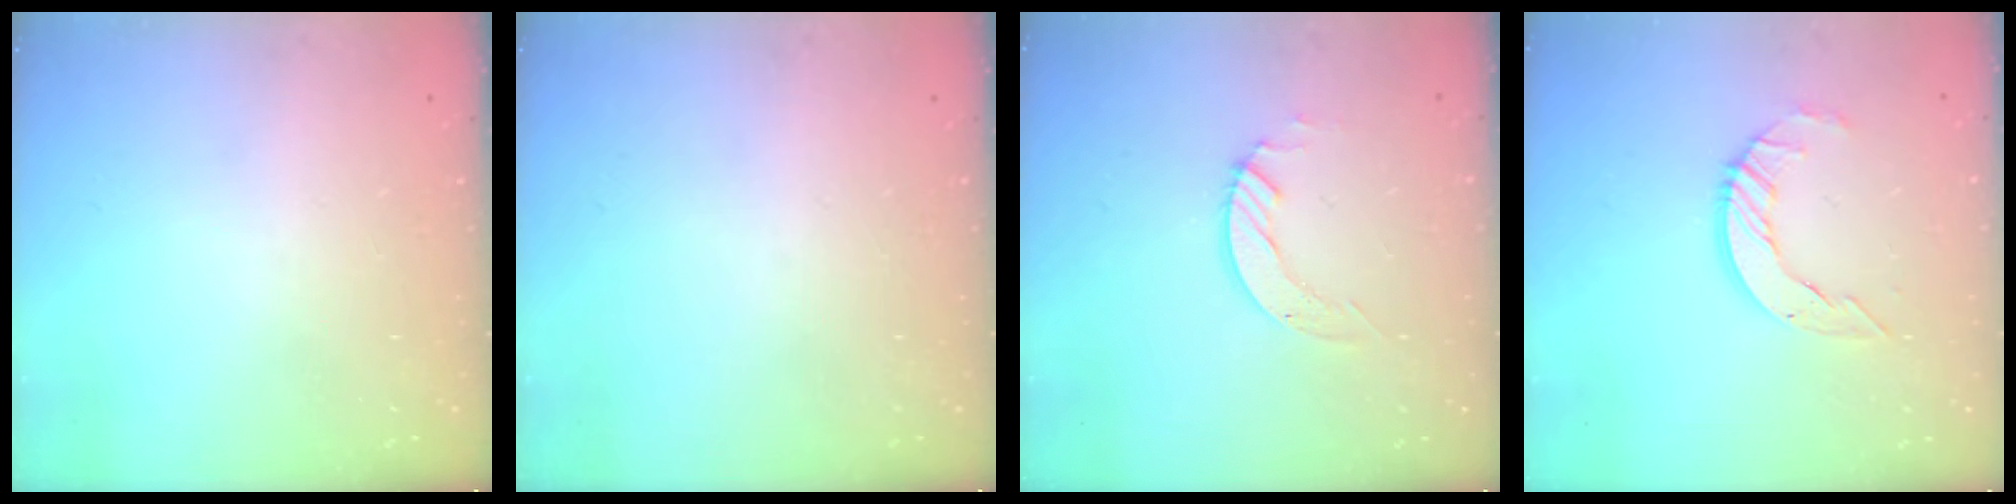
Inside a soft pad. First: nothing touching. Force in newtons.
{"total": 0.0}
{"total": 4.2, "press": 4.2, "slide": 0.2}
{"total": 8.3, "press": 8.3, "slide": 0.7}